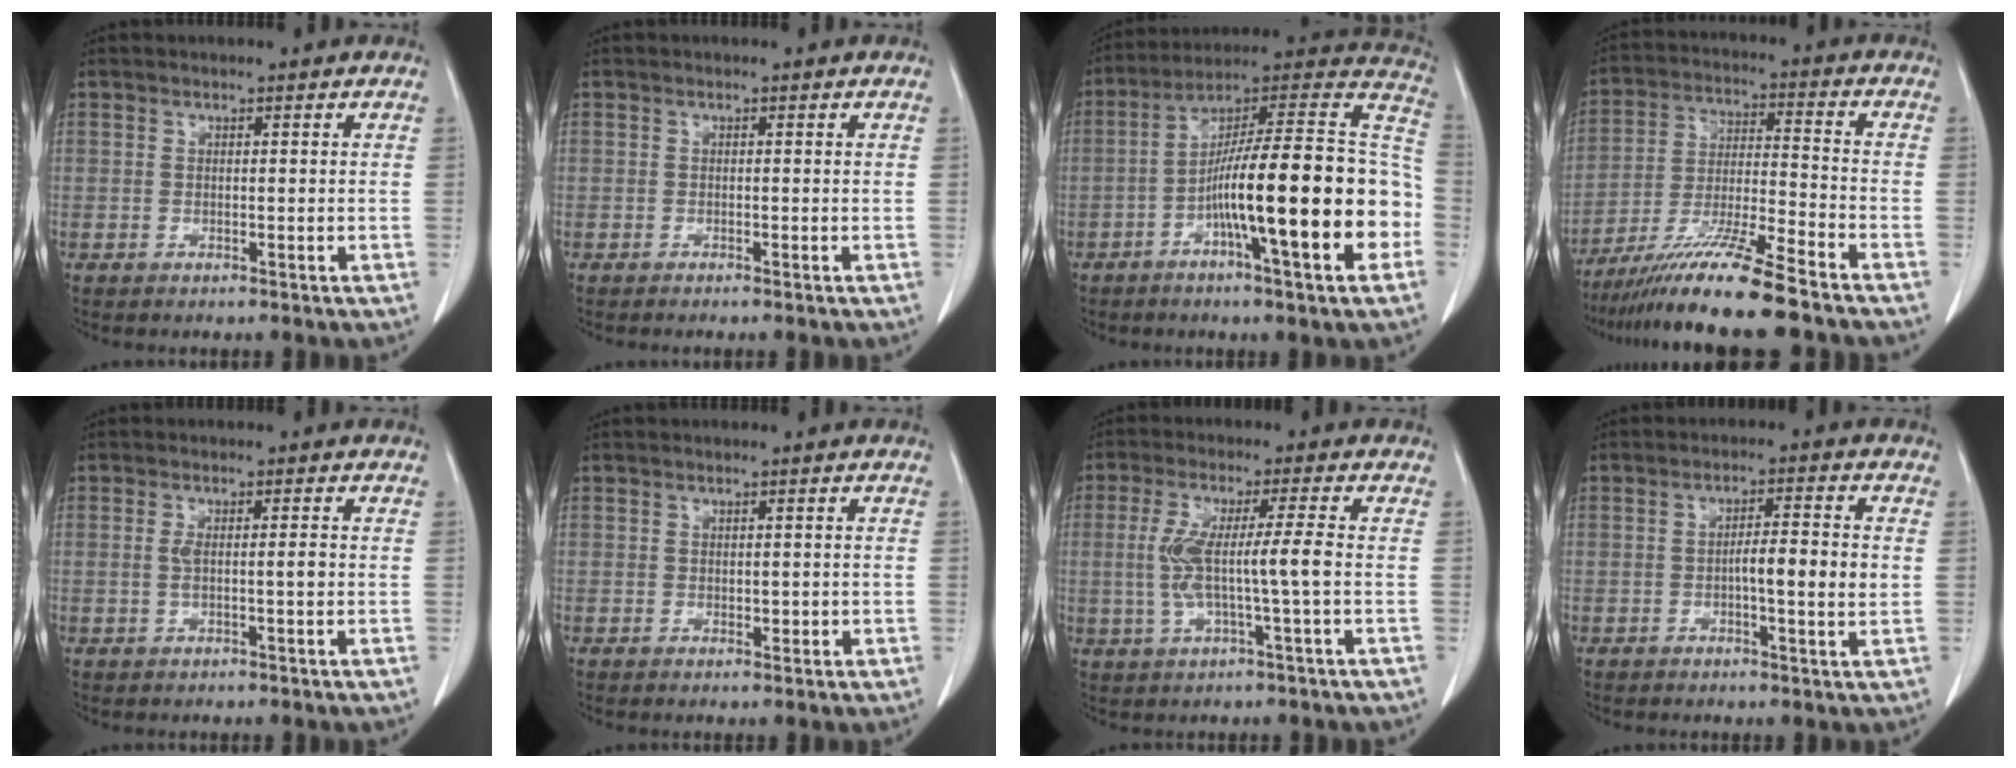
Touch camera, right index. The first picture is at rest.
{"total": 0.9, "force": [-0.7, -0.2, 0.4], "torque": [-0.008, 0.001, -0.010]}
{"total": 23.2, "force": [-6.1, 1.6, 22.4], "torque": [-0.284, 0.016, -0.096]}
{"total": 14.2, "force": [-11.3, -1.1, 8.6], "torque": [-0.158, -0.024, -0.199]}
{"total": 2.6, "force": [-0.1, 0.4, 2.6], "torque": [-0.048, 0.004, 0.002]}
{"total": 1.3, "force": [0.0, 0.8, 1.0], "torque": [-0.007, 0.001, 0.005]}
{"total": 7.7, "force": [-0.5, -0.2, 7.7], "torque": [-0.153, 0.010, -0.005]}
{"total": 6.1, "force": [-0.3, 0.5, 6.1], "torque": [-0.097, 0.003, -0.006]}